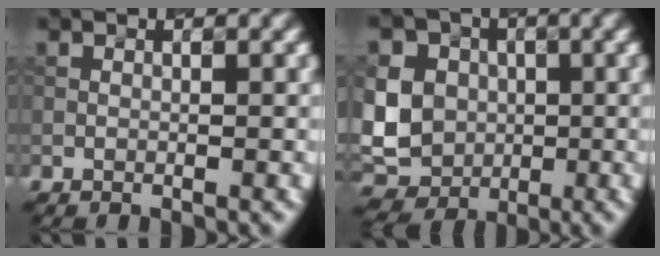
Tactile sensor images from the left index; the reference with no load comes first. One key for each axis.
{"total": 9.1, "fx": 0.6, "fy": 8.1, "fz": 4.2, "tx": -0.099, "ty": 0.013, "tz": -0.012}